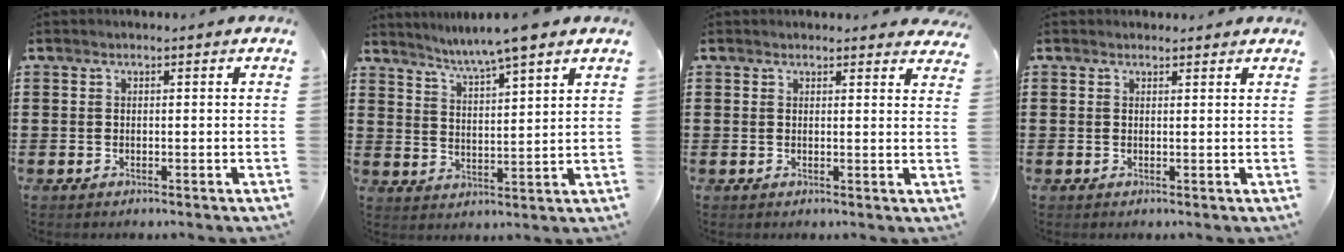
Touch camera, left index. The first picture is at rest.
{"total": 4.9, "force": [4.3, -1.0, 2.0], "torque": [-0.055, -0.026, 0.069]}
{"total": 1.8, "force": [1.7, 0.4, 0.3], "torque": [-0.002, -0.002, 0.032]}
{"total": 1.0, "force": [0.9, 0.4, 0.0], "torque": [-0.003, 0.002, 0.019]}